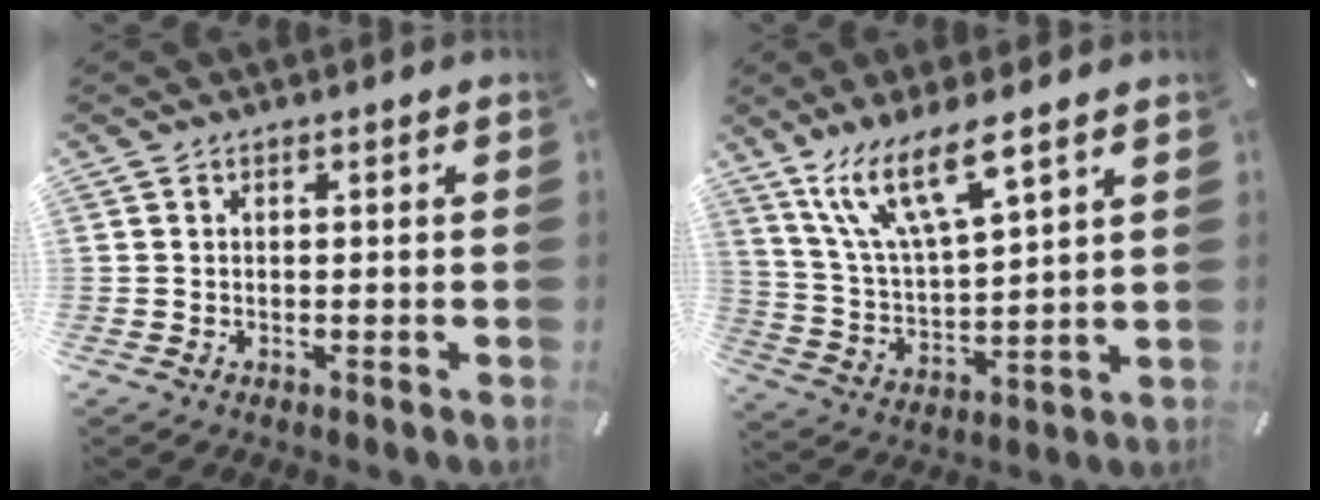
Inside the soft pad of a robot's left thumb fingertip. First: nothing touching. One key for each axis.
{"total": 14.1, "fx": 9.5, "fy": 4.1, "fz": 9.6, "tx": -0.215, "ty": -0.038, "tz": 0.167}